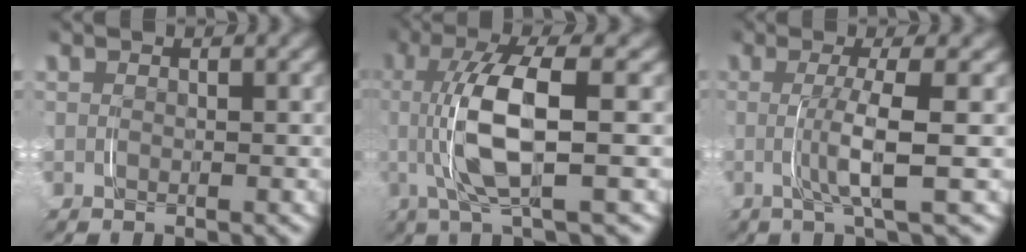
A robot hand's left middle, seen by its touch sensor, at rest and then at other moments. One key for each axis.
{"total": 6.4, "fx": -0.2, "fy": 1.2, "fz": 6.3, "tx": -0.131, "ty": 0.006, "tz": -0.008}
{"total": 3.8, "fx": -0.1, "fy": -0.3, "fz": 3.8, "tx": -0.074, "ty": -0.007, "tz": -0.003}